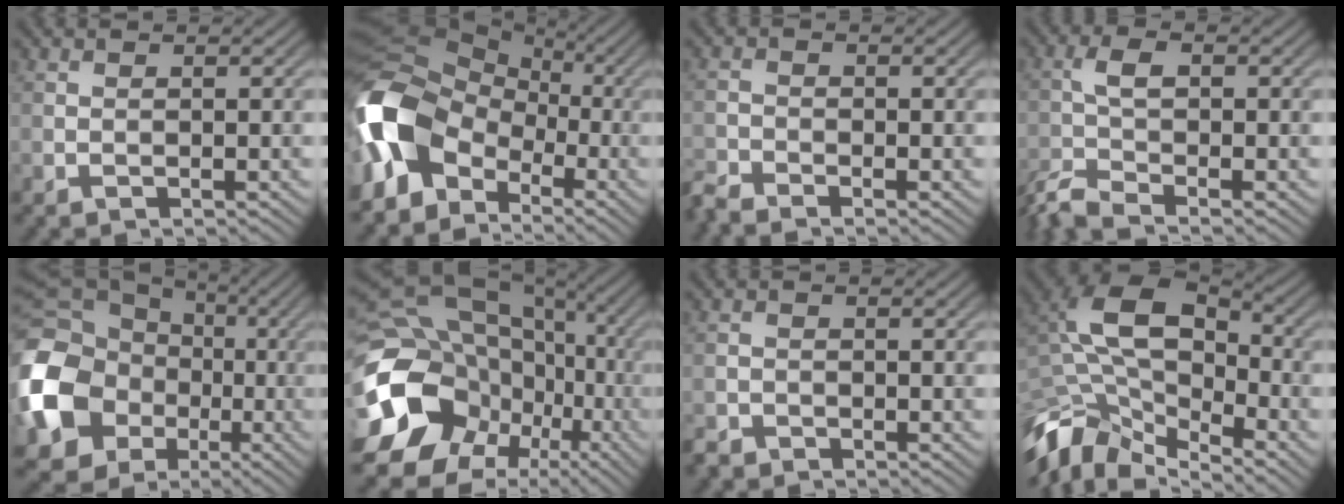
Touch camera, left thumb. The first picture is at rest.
{"total": 14.3, "force": [-4.3, 10.4, 8.9], "torque": [-0.213, -0.010, -0.102]}
{"total": 2.8, "force": [-2.6, 0.5, 0.8], "torque": [-0.021, -0.011, -0.064]}
{"total": 5.0, "force": [-3.4, 1.2, 3.4], "torque": [-0.078, -0.011, -0.080]}
{"total": 16.8, "force": [-3.1, 14.3, 8.3], "torque": [-0.243, -0.027, -0.072]}
{"total": 19.1, "force": [-2.7, 16.1, 10.0], "torque": [-0.236, -0.033, -0.043]}
{"total": 1.7, "force": [-1.5, 0.8, 0.3], "torque": [-0.005, -0.004, -0.037]}
{"total": 13.0, "force": [-4.2, 7.5, 9.7], "torque": [-0.207, -0.006, -0.089]}